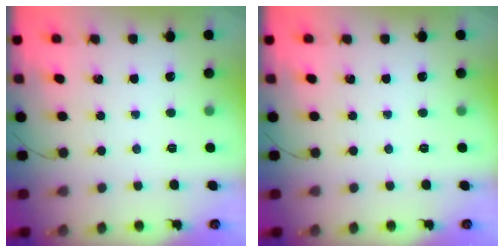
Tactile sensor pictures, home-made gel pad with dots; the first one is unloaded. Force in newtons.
{"total": 0.0}